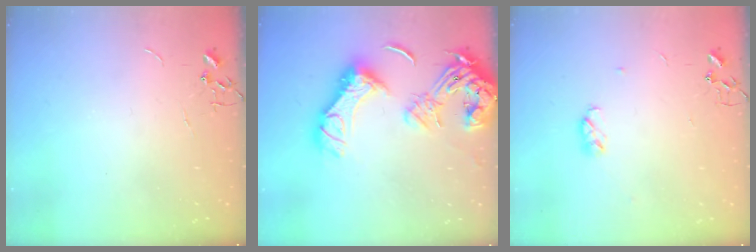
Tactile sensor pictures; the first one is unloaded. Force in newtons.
{"total": 21.2, "press": 21.0, "slide": 2.3}
{"total": 5.2, "press": 5.1, "slide": 0.7}